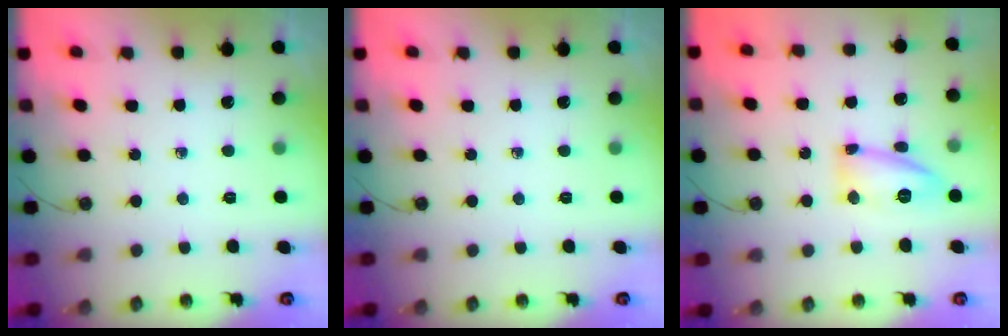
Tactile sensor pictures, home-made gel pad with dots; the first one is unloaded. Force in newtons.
{"total": 0.0}
{"total": 11.6, "press": 11.3, "slide": 2.4}